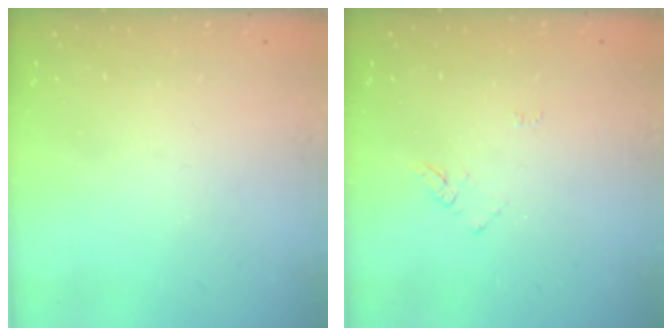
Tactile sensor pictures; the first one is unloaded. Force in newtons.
{"total": 4.3, "press": 4.3, "slide": 0.5}